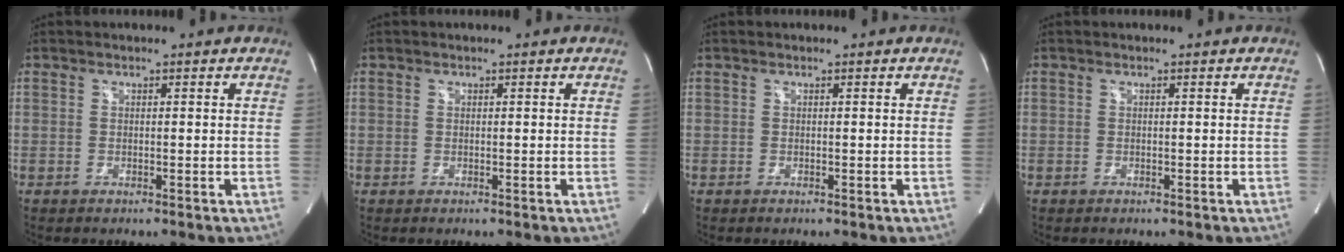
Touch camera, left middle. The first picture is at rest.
{"total": 0.0}
{"total": 0.0}
{"total": 0.0}